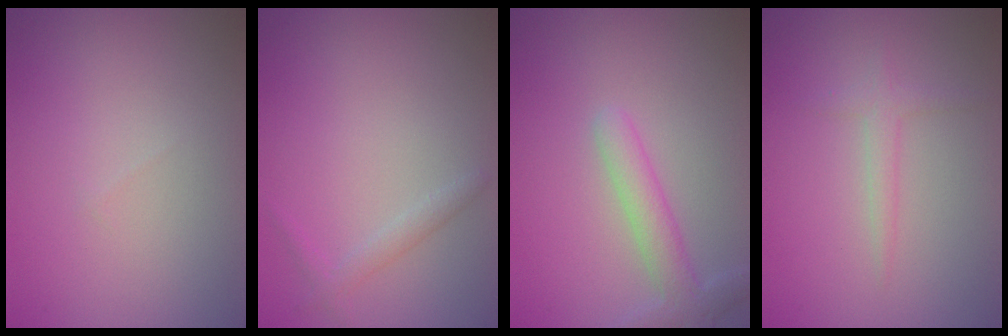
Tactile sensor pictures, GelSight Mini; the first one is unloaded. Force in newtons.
{"total": 1.3, "press": 1.3, "slide": 0.1}
{"total": 3.0, "press": 3.0, "slide": 0.2}
{"total": 1.4, "press": 1.4, "slide": 0.1}